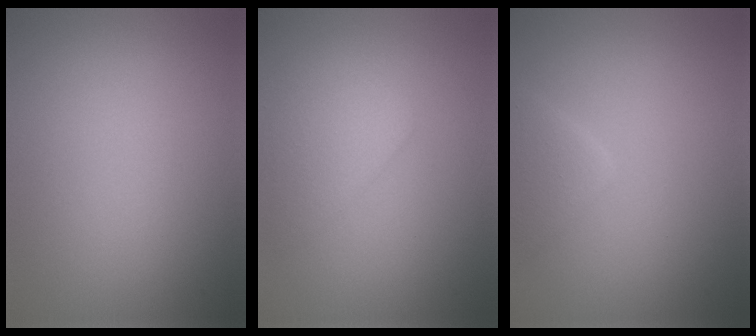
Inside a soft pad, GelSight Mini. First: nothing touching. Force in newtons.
{"total": 2.4, "press": 2.4, "slide": 0.2}
{"total": 2.2, "press": 2.2, "slide": 0.1}